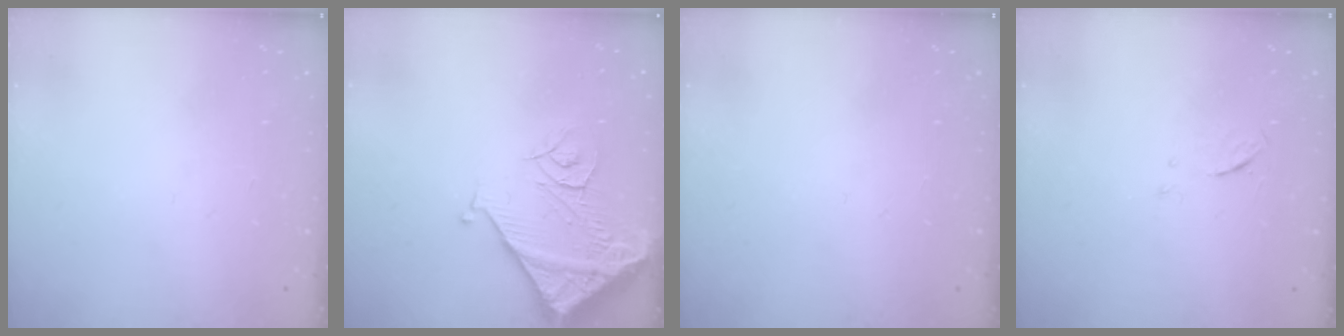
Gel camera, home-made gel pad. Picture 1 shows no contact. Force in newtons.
{"total": 13.6, "press": 13.6, "slide": 1.6}
{"total": 0.0}
{"total": 3.9, "press": 3.6, "slide": 1.4}